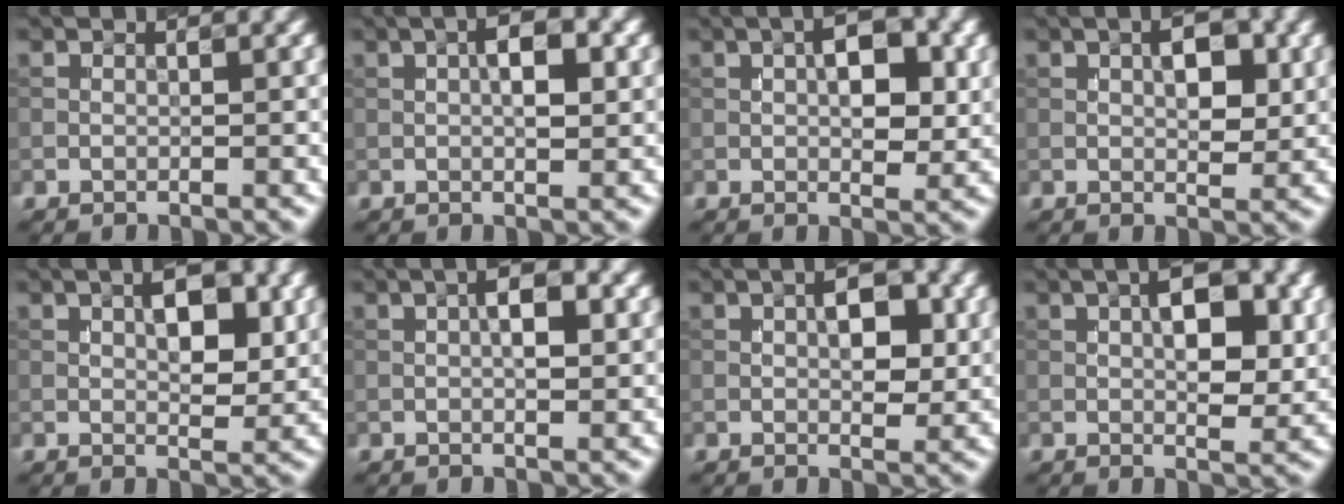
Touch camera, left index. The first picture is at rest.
{"total": 3.9, "force": [0.8, 1.4, 3.5], "torque": [-0.058, 0.006, 0.009]}
{"total": 5.1, "force": [0.8, 2.4, 4.5], "torque": [-0.062, 0.003, 0.010]}
{"total": 3.7, "force": [0.7, 1.7, 3.2], "torque": [-0.046, 0.001, 0.009]}
{"total": 4.5, "force": [1.1, 2.0, 3.9], "torque": [-0.057, 0.001, 0.016]}
{"total": 3.5, "force": [0.7, 1.3, 3.2], "torque": [-0.051, 0.007, 0.007]}
{"total": 4.1, "force": [0.6, 2.0, 3.6], "torque": [-0.050, 0.001, 0.006]}
{"total": 5.7, "force": [1.0, 2.5, 5.0], "torque": [-0.070, 0.004, 0.015]}